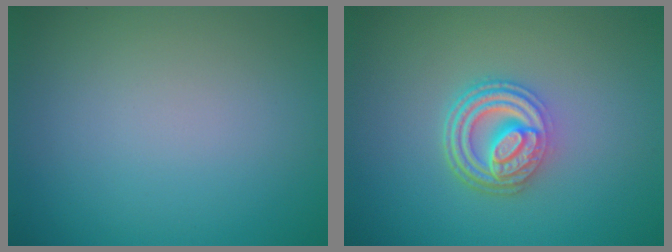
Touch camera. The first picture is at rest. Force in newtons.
{"total": 4.8, "press": 3.6, "slide": 3.1}